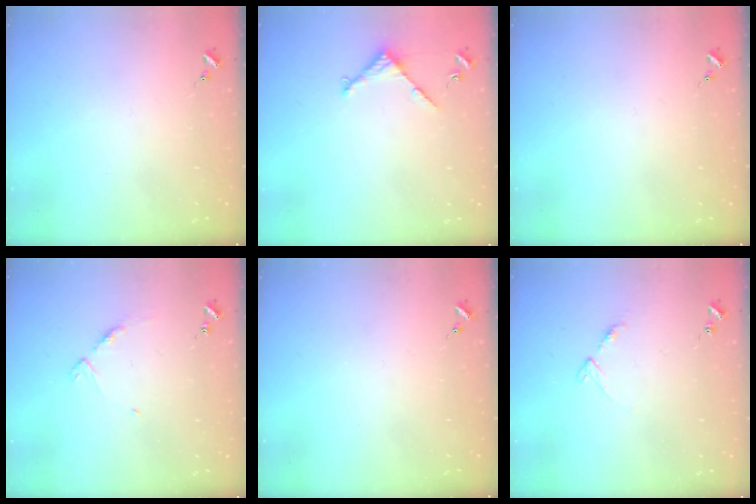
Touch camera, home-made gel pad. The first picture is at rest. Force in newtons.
{"total": 3.4, "press": 3.4, "slide": 0.4}
{"total": 0.0}
{"total": 4.7, "press": 4.6, "slide": 0.5}
{"total": 0.0}
{"total": 5.9, "press": 5.9, "slide": 0.7}